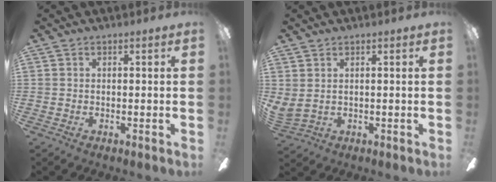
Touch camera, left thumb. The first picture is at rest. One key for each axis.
{"total": 2.3, "fx": 1.8, "fy": 1.1, "fz": 1.0, "tx": -0.023, "ty": -0.004, "tz": 0.034}